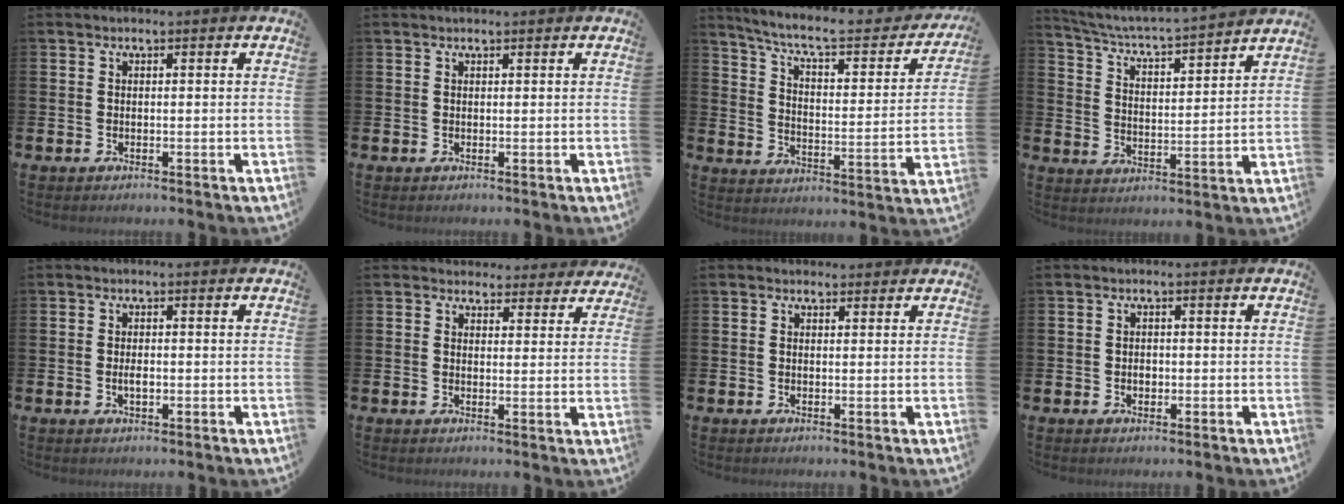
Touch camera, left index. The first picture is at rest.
{"total": 0.6, "force": [0.6, 0.0, 0.1], "torque": [0.008, -0.002, 0.008]}
{"total": 7.7, "force": [6.6, 1.7, 3.6], "torque": [-0.093, -0.045, 0.105]}
{"total": 4.8, "force": [4.6, -0.2, 1.3], "torque": [-0.048, -0.046, 0.073]}
{"total": 1.6, "force": [-0.2, 0.8, 1.4], "torque": [-0.020, 0.000, -0.006]}
{"total": 3.8, "force": [3.4, 1.5, 0.0], "torque": [0.000, -0.018, 0.061]}
{"total": 1.2, "force": [1.0, 0.6, 0.1], "torque": [0.015, -0.001, 0.015]}
{"total": 1.1, "force": [-0.2, 0.9, 0.6], "torque": [0.002, 0.000, -0.008]}